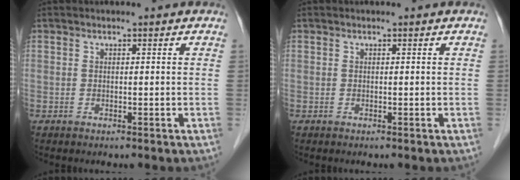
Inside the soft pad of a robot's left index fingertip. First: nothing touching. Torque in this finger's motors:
{"motor_torque": [-0.01, 0.01, 0.01, 0.00]}